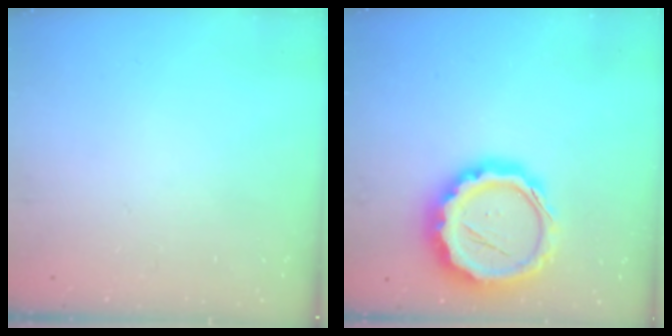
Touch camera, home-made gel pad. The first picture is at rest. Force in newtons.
{"total": 19.4, "press": 19.0, "slide": 4.2}